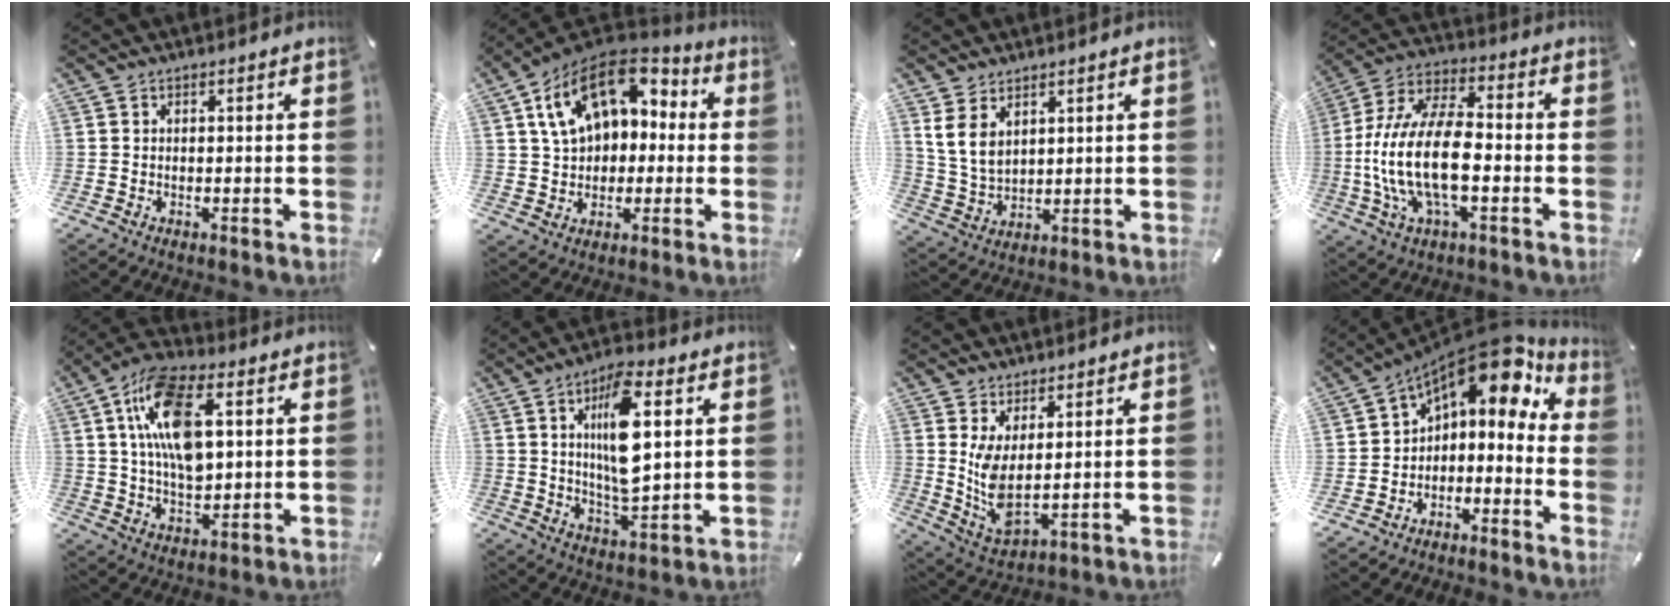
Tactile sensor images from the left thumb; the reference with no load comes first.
{"total": 16.4, "force": [6.0, 11.6, 9.9], "torque": [-0.186, -0.019, 0.110]}
{"total": 6.8, "force": [3.7, 4.5, 3.5], "torque": [-0.101, -0.013, 0.067]}
{"total": 18.5, "force": [-3.6, 9.0, 15.8], "torque": [-0.332, -0.001, -0.062]}
{"total": 15.5, "force": [4.7, 8.5, 12.1], "torque": [-0.235, 0.004, 0.081]}
{"total": 14.3, "force": [4.1, 5.4, 12.6], "torque": [-0.220, -0.014, 0.061]}
{"total": 7.3, "force": [2.8, 2.9, 6.0], "torque": [-0.157, -0.037, 0.051]}
{"total": 12.8, "force": [7.4, 6.3, 8.4], "torque": [-0.126, -0.050, 0.123]}